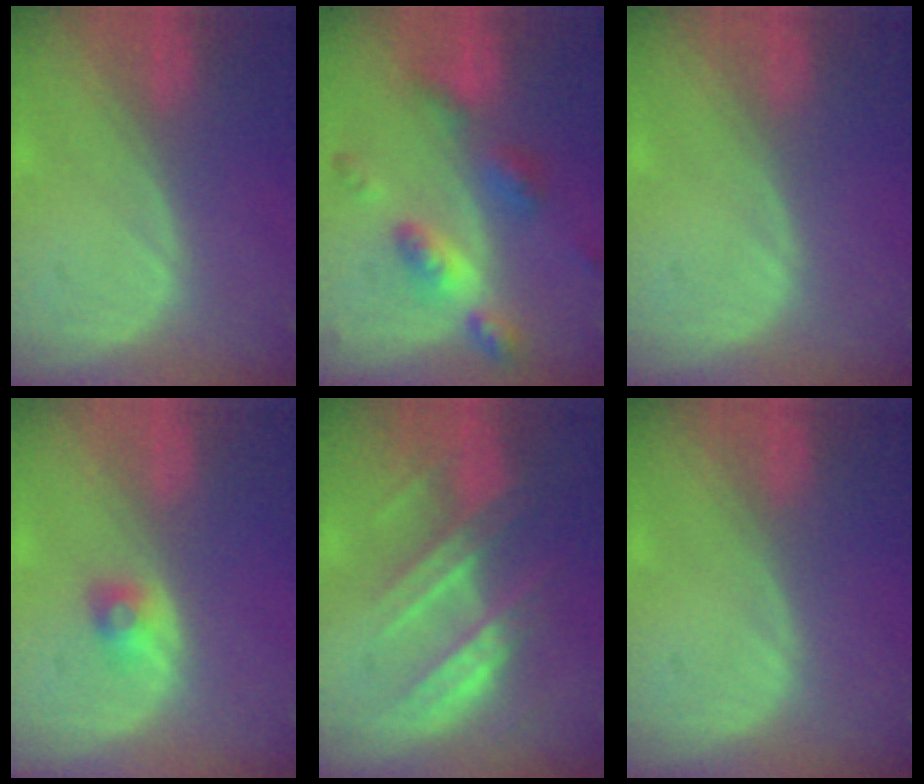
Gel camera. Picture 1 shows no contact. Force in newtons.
{"total": 7.5, "press": 7.5, "slide": 0.6}
{"total": 0.0}
{"total": 2.2, "press": 2.1, "slide": 0.3}
{"total": 8.4, "press": 7.7, "slide": 3.5}
{"total": 0.0}